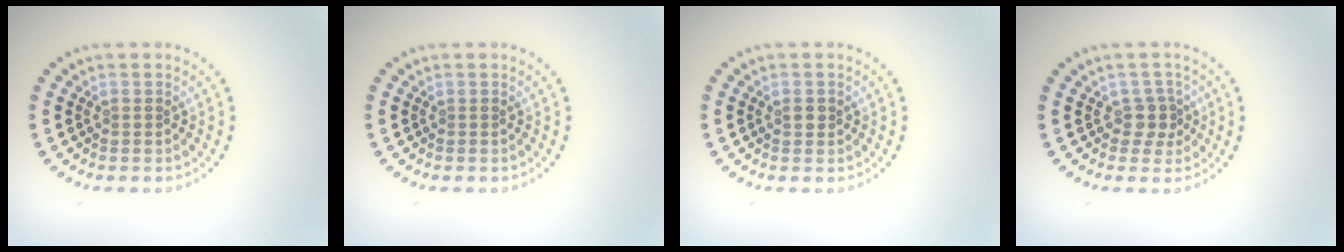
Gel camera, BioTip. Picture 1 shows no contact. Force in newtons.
{"total": 0.0}
{"total": 1.0, "press": 0.9, "slide": 0.2}
{"total": 1.8, "press": 1.5, "slide": 1.0}